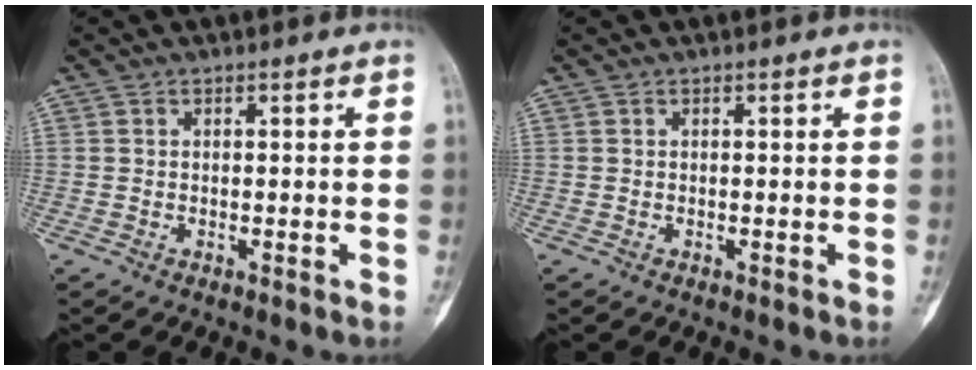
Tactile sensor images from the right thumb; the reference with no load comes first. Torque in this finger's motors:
{"motor_torque": [-0.01, -0.01, 0.00, 0.00, 0.00]}